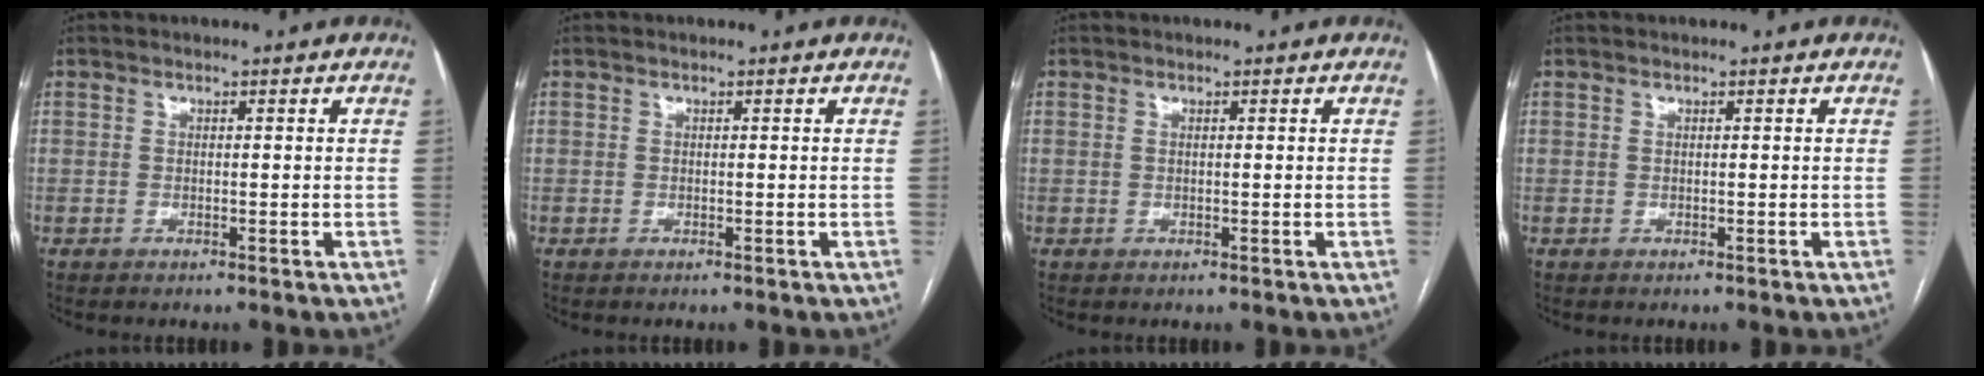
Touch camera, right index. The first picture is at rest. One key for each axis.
{"total": 0.0}
{"total": 0.0}
{"total": 0.0}